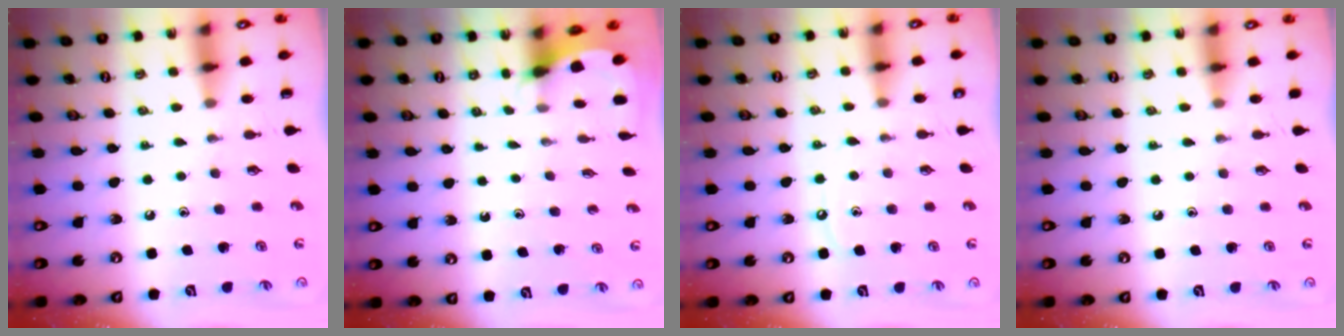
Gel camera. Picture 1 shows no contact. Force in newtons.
{"total": 2.5, "press": 2.5, "slide": 0.1}
{"total": 4.5, "press": 4.4, "slide": 0.4}
{"total": 2.7, "press": 2.6, "slide": 0.4}